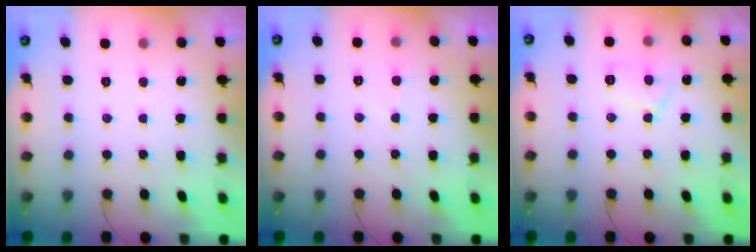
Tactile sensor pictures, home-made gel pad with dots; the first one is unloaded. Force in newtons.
{"total": 2.7, "press": 2.6, "slide": 0.5}
{"total": 6.8, "press": 6.8, "slide": 0.6}